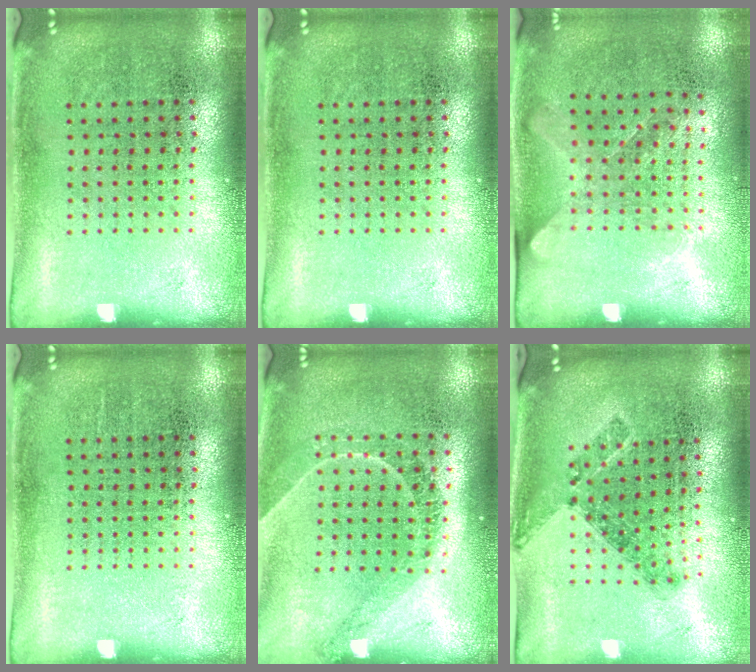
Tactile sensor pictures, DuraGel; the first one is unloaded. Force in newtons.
{"total": 0.0}
{"total": 1.2, "press": 1.0, "slide": 0.7}
{"total": 0.0}
{"total": 1.2, "press": 1.1, "slide": 0.5}
{"total": 0.8, "press": 0.8, "slide": 0.3}